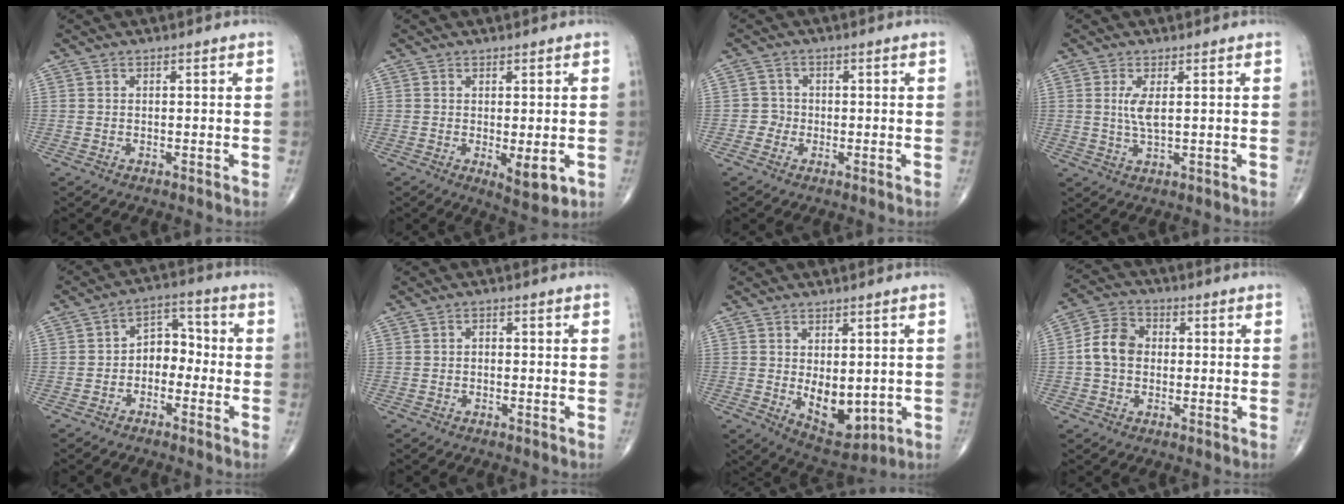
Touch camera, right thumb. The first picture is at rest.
{"total": 5.3, "force": [-1.1, 1.9, 4.8], "torque": [-0.065, -0.016, -0.009]}
{"total": 2.3, "force": [-0.8, 2.1, 0.1], "torque": [0.014, 0.011, -0.023]}
{"total": 3.7, "force": [0.7, 1.0, 3.5], "torque": [-0.079, -0.010, 0.018]}
{"total": 6.4, "force": [-1.7, 4.7, 4.1], "torque": [-0.032, 0.039, -0.045]}
{"total": 0.9, "force": [-0.2, 0.7, 0.6], "torque": [-0.001, 0.005, -0.008]}
{"total": 9.0, "force": [-0.7, 5.1, 7.3], "torque": [-0.081, -0.014, 0.010]}
{"total": 7.5, "force": [-0.2, 5.9, 4.6], "torque": [-0.078, 0.023, -0.015]}